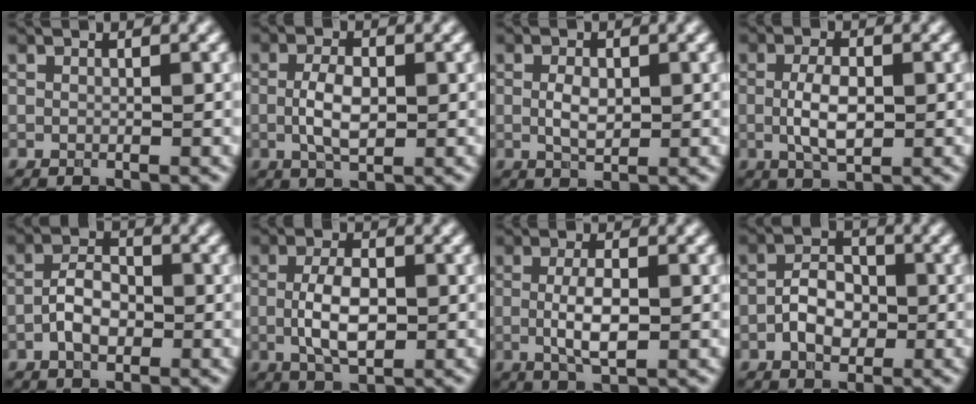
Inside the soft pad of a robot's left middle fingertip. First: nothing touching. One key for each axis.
{"total": 3.5, "fx": -0.1, "fy": 1.7, "fz": 3.1, "tx": -0.065, "ty": -0.002, "tz": -0.002}
{"total": 2.3, "fx": 0.1, "fy": 1.3, "fz": 1.9, "tx": -0.041, "ty": -0.001, "tz": 0.002}
{"total": 3.8, "fx": -0.2, "fy": 1.7, "fz": 3.4, "tx": -0.069, "ty": -0.002, "tz": -0.002}
{"total": 3.5, "fx": -1.1, "fy": 1.9, "fz": 2.7, "tx": -0.047, "ty": 0.007, "tz": -0.024}
{"total": 4.6, "fx": -0.3, "fy": 2.1, "fz": 4.0, "tx": -0.083, "ty": -0.001, "tz": -0.006}
{"total": 3.7, "fx": -0.2, "fy": 1.3, "fz": 3.5, "tx": -0.068, "ty": -0.003, "tz": -0.002}
{"total": 3.8, "fx": -1.1, "fy": 2.4, "fz": 2.8, "tx": -0.045, "ty": 0.007, "tz": -0.021}